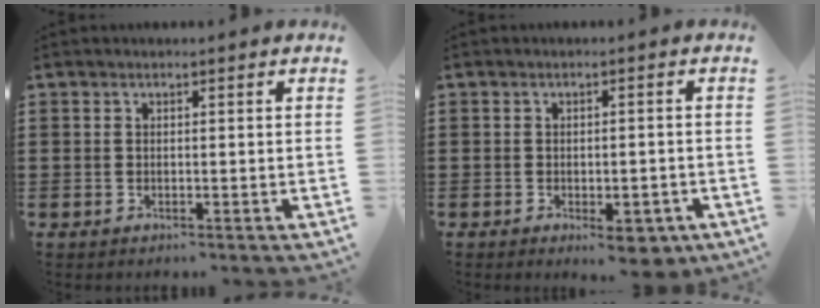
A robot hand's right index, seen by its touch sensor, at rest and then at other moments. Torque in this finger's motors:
{"motor_torque": [0.90, -0.68, 0.29, 0.03]}